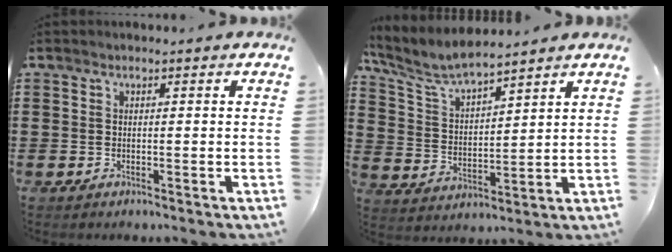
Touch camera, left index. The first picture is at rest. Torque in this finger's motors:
{"motor_torque": [1.30, -0.84, 0.29, 0.16]}